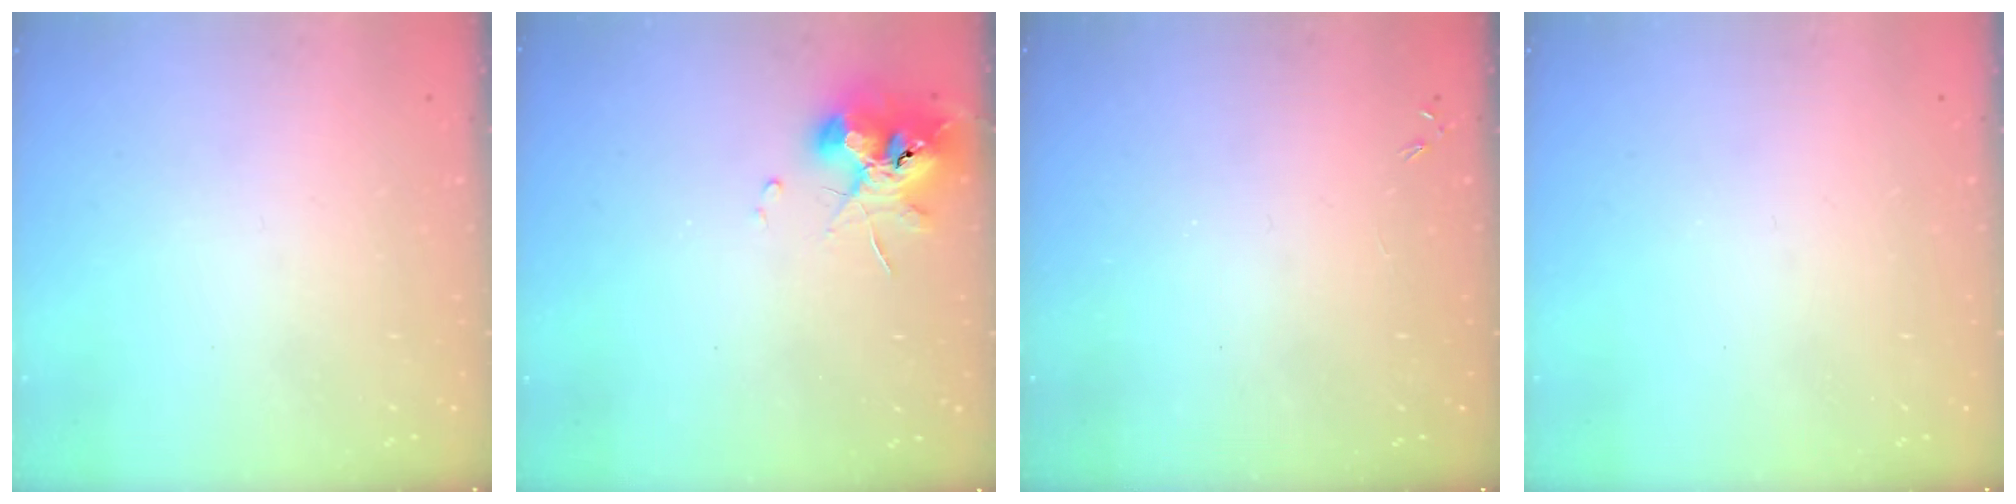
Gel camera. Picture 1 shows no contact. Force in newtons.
{"total": 10.4, "press": 10.4, "slide": 0.9}
{"total": 0.0}
{"total": 0.0}